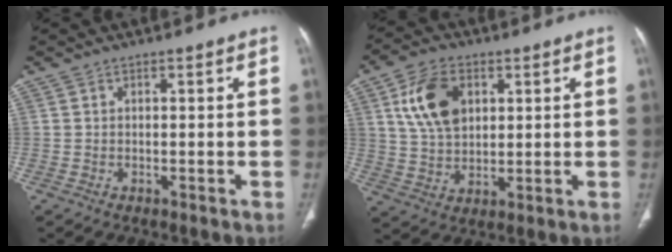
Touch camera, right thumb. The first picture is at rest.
{"total": 11.4, "force": [3.8, 7.5, 7.7], "torque": [-0.125, -0.007, 0.073]}